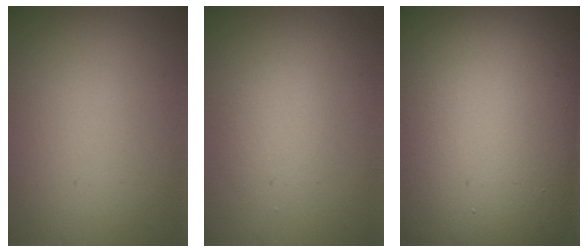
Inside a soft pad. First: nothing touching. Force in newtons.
{"total": 1.6, "press": 1.6, "slide": 0.1}
{"total": 23.6, "press": 23.5, "slide": 1.6}